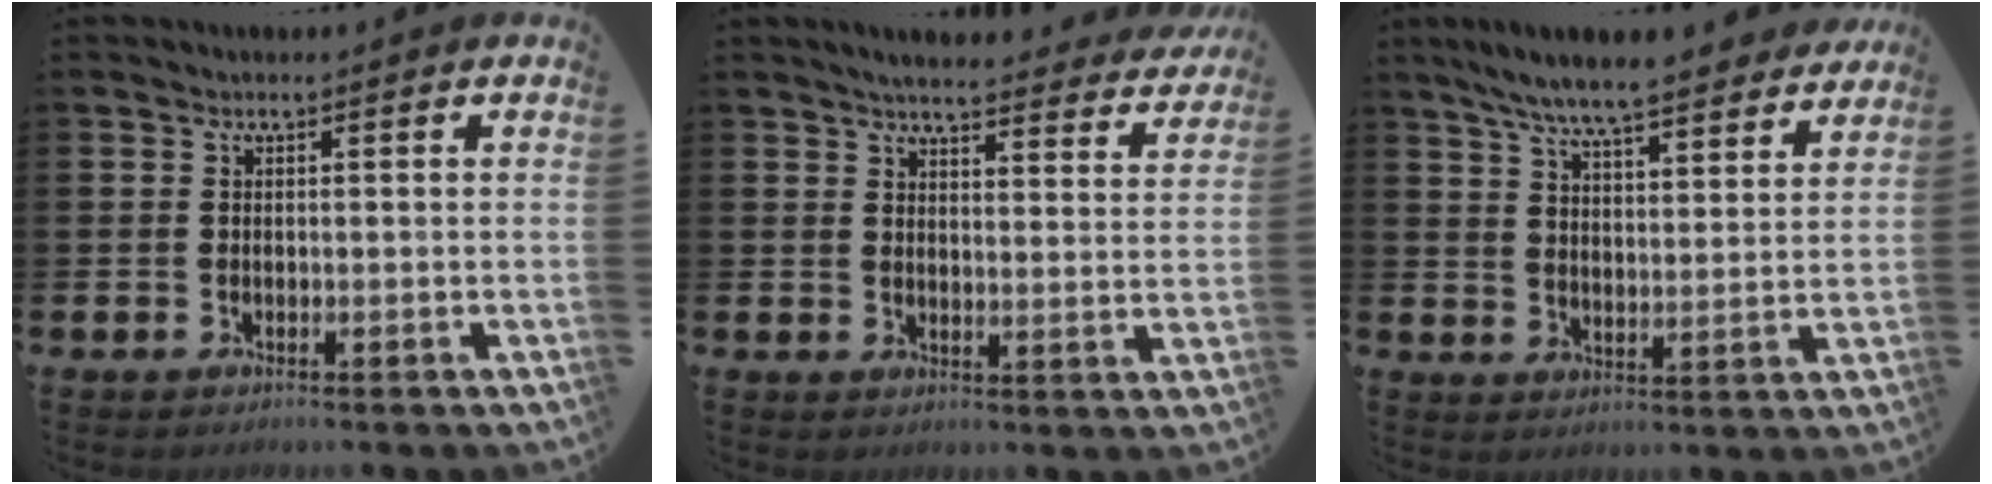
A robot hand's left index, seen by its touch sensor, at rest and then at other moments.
{"total": 4.5, "force": [4.4, 0.4, 1.1], "torque": [-0.025, -0.034, 0.072]}
{"total": 8.2, "force": [7.7, 0.8, 2.7], "torque": [-0.068, -0.048, 0.135]}